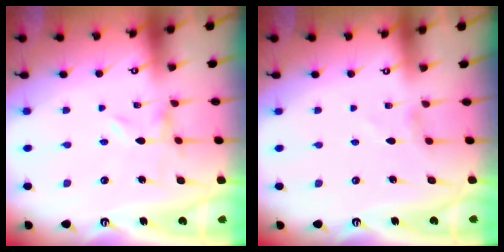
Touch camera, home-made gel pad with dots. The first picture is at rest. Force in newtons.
{"total": 0.0}